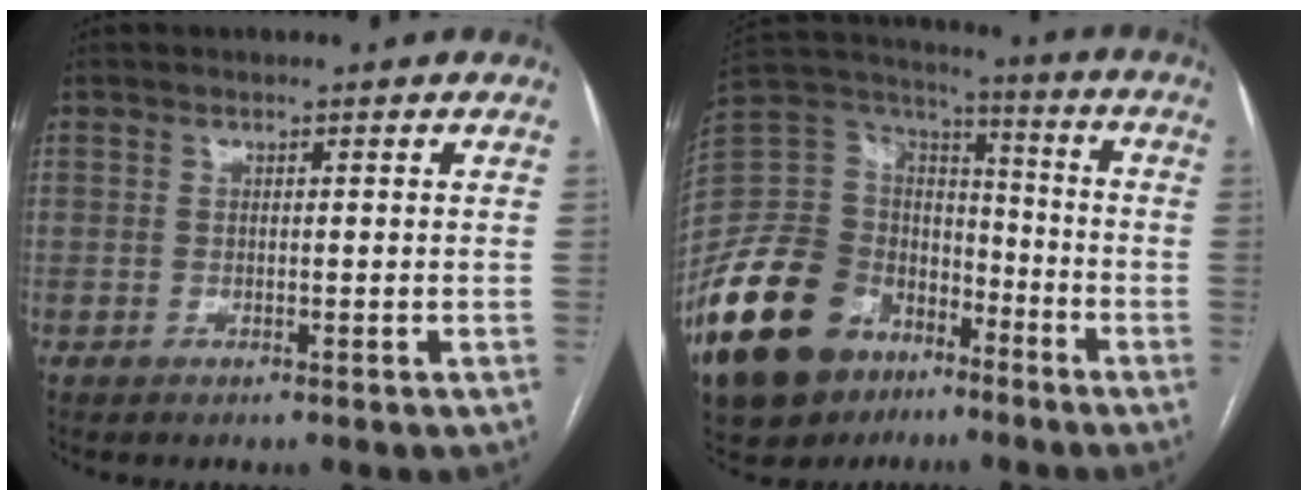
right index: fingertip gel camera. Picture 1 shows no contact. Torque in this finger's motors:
{"motor_torque": [1.09, -0.90, -0.11, -0.21]}